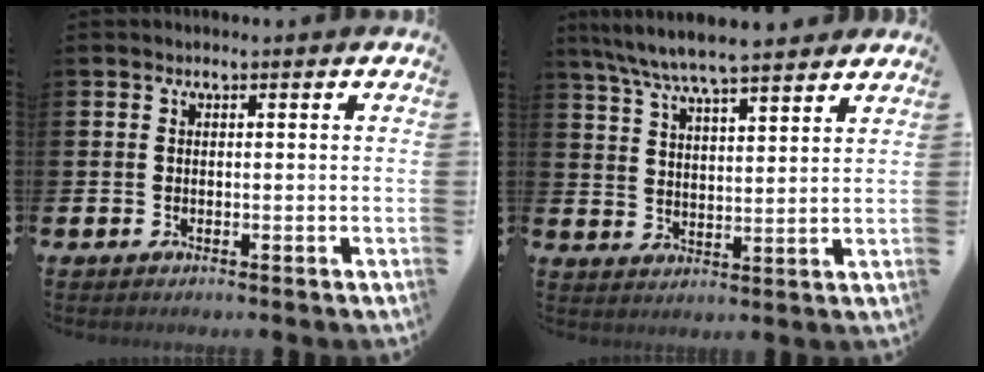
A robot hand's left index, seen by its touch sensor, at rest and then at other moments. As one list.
[{"total": 7.7, "force": [7.2, 0.5, 2.5], "torque": [-0.075, -0.032, 0.130]}]